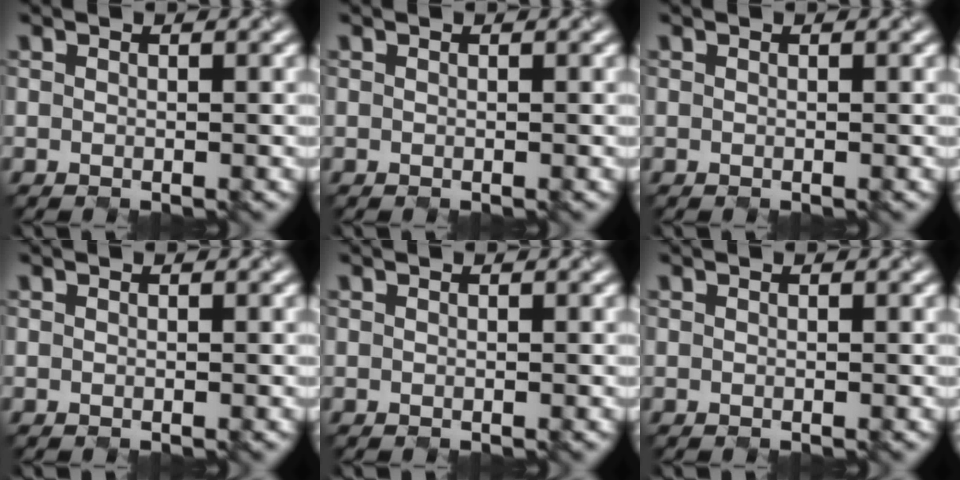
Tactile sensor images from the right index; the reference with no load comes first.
{"total": 0.0}
{"total": 0.0}
{"total": 0.0}
{"total": 0.0}
{"total": 0.0}